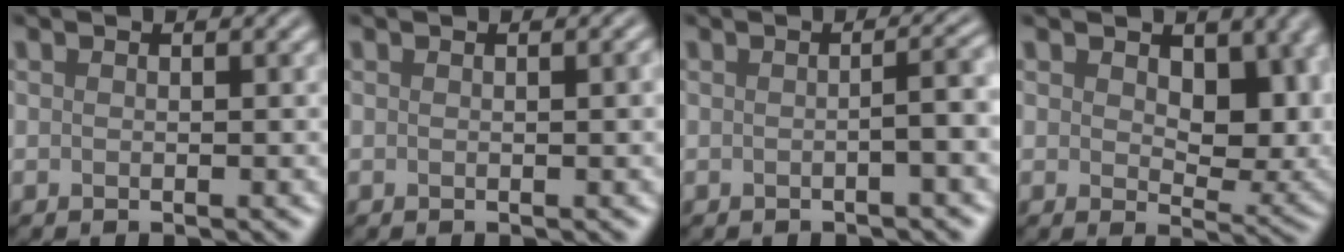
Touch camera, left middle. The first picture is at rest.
{"total": 1.0, "force": [0.1, 0.2, 0.9], "torque": [-0.011, 0.002, 0.002]}
{"total": 2.6, "force": [-0.3, 0.7, 2.5], "torque": [-0.026, 0.012, -0.012]}
{"total": 7.3, "force": [1.8, 4.4, 5.6], "torque": [-0.076, -0.012, 0.029]}